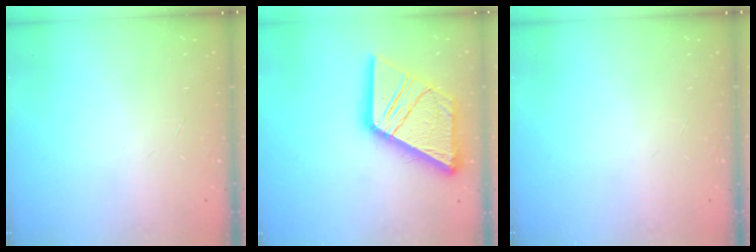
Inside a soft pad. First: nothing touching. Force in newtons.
{"total": 26.1, "press": 25.9, "slide": 3.2}
{"total": 0.0}